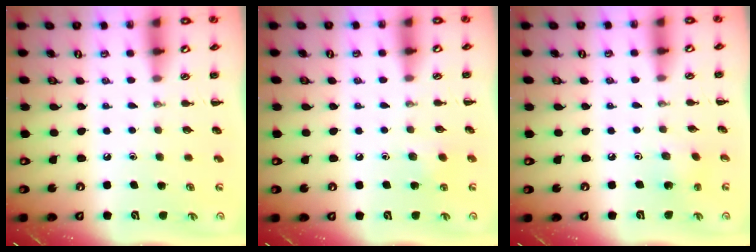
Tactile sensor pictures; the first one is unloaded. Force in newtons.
{"total": 5.3, "press": 5.1, "slide": 1.4}
{"total": 1.6, "press": 1.5, "slide": 0.6}